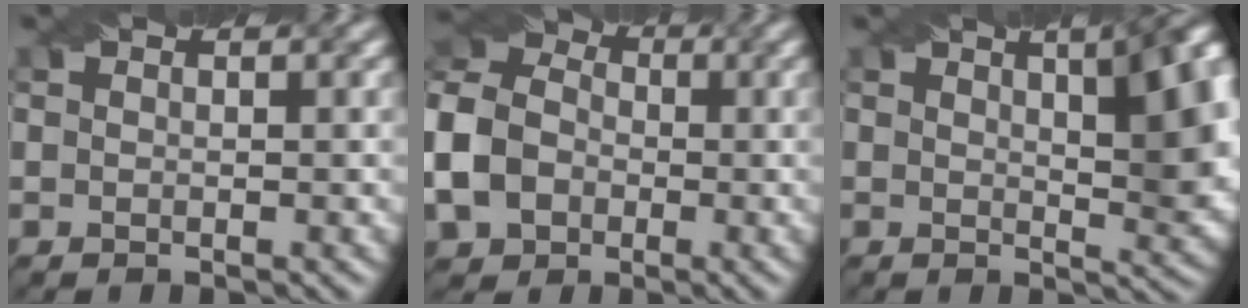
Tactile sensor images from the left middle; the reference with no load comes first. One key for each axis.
{"total": 9.7, "fx": -2.8, "fy": 7.5, "fz": 5.4, "tx": -0.123, "ty": -0.009, "tz": -0.059}
{"total": 10.5, "fx": 3.2, "fy": 4.3, "fz": 9.0, "tx": -0.067, "ty": 0.021, "tz": 0.040}